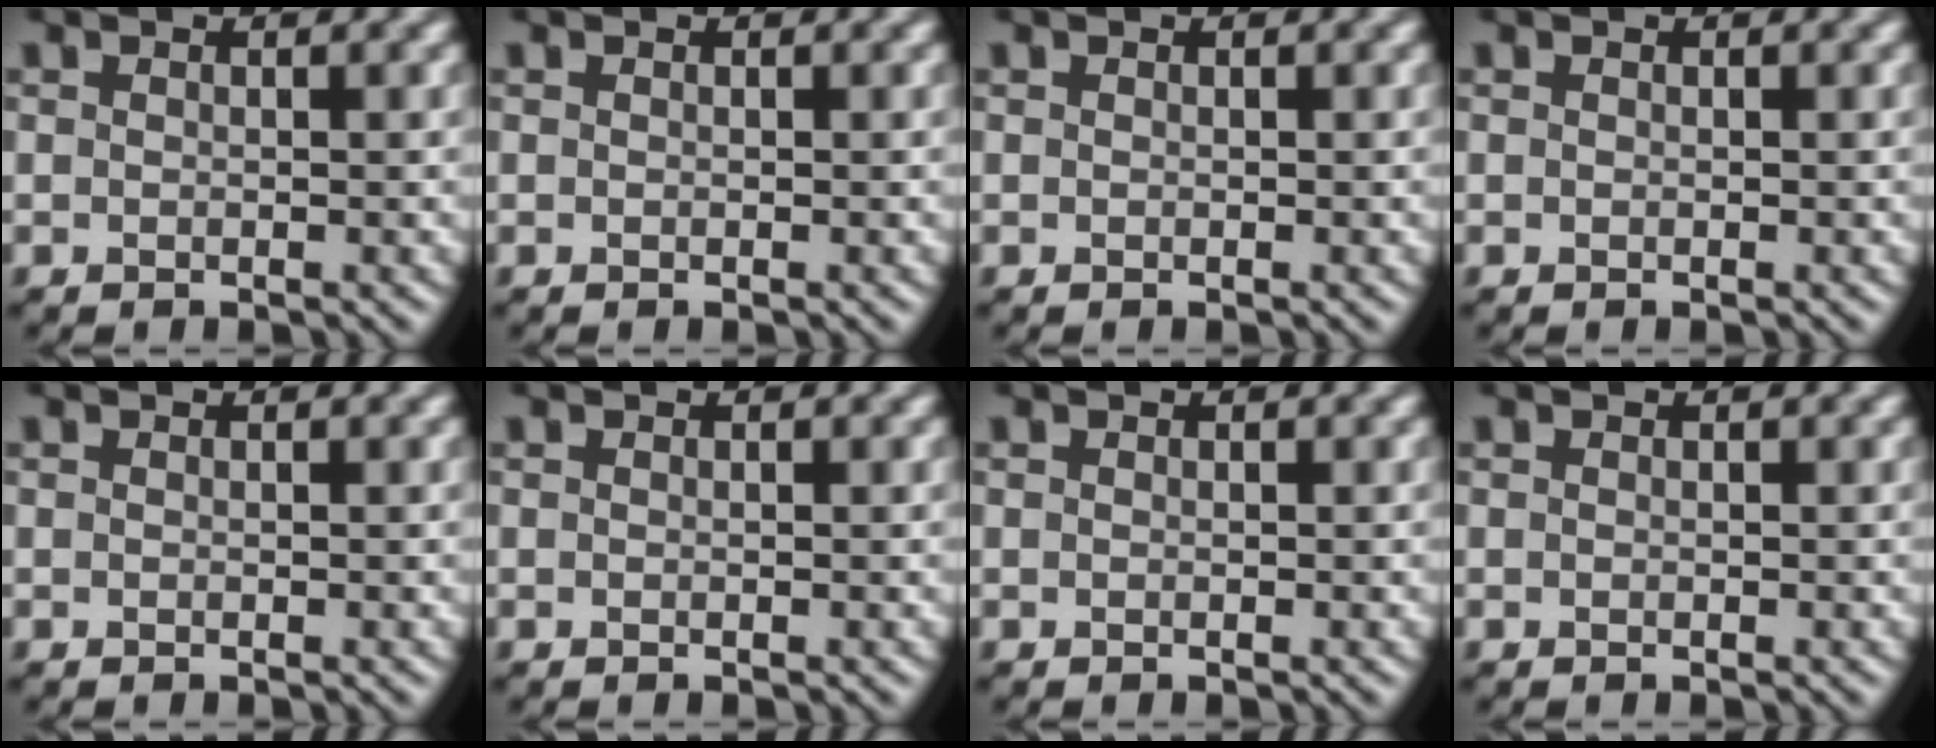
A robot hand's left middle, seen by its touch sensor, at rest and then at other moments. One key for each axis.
{"total": 0.0}
{"total": 0.0}
{"total": 0.0}
{"total": 0.0}
{"total": 0.0}
{"total": 0.0}
{"total": 0.0}